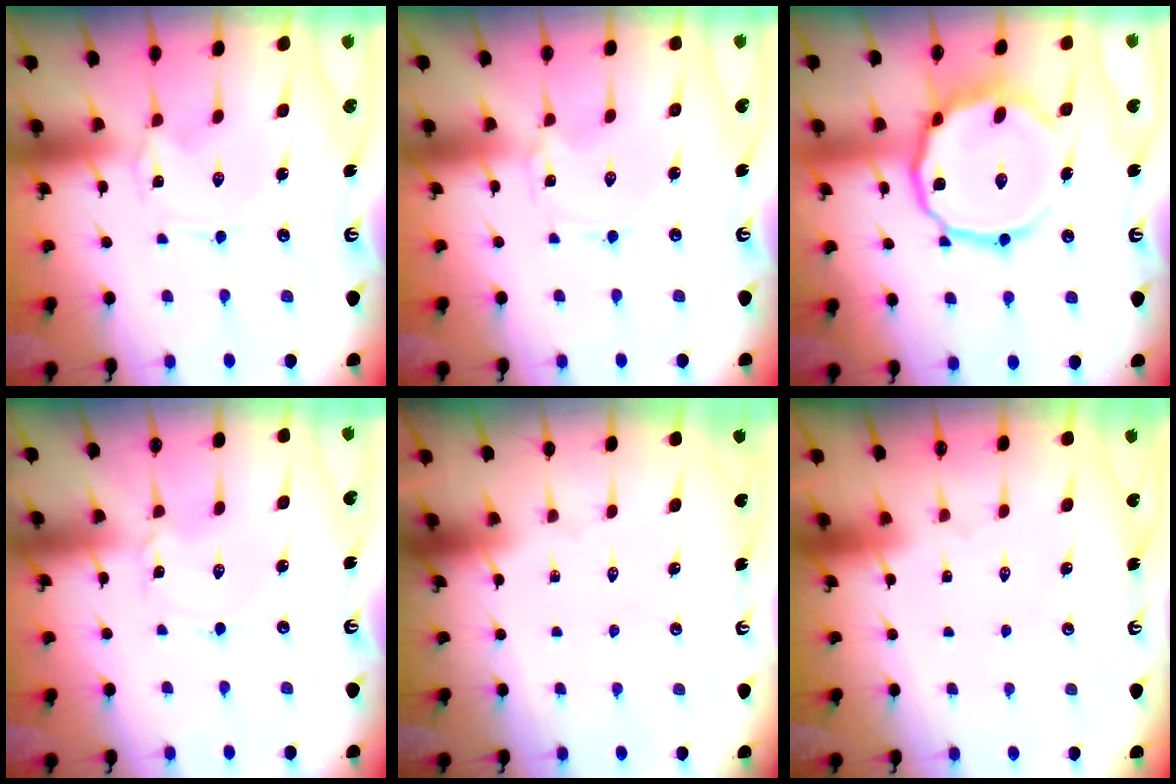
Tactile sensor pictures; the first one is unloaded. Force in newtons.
{"total": 0.0}
{"total": 18.3, "press": 18.2, "slide": 1.4}
{"total": 1.5, "press": 1.5, "slide": 0.2}
{"total": 0.0}
{"total": 1.6, "press": 1.6, "slide": 0.1}